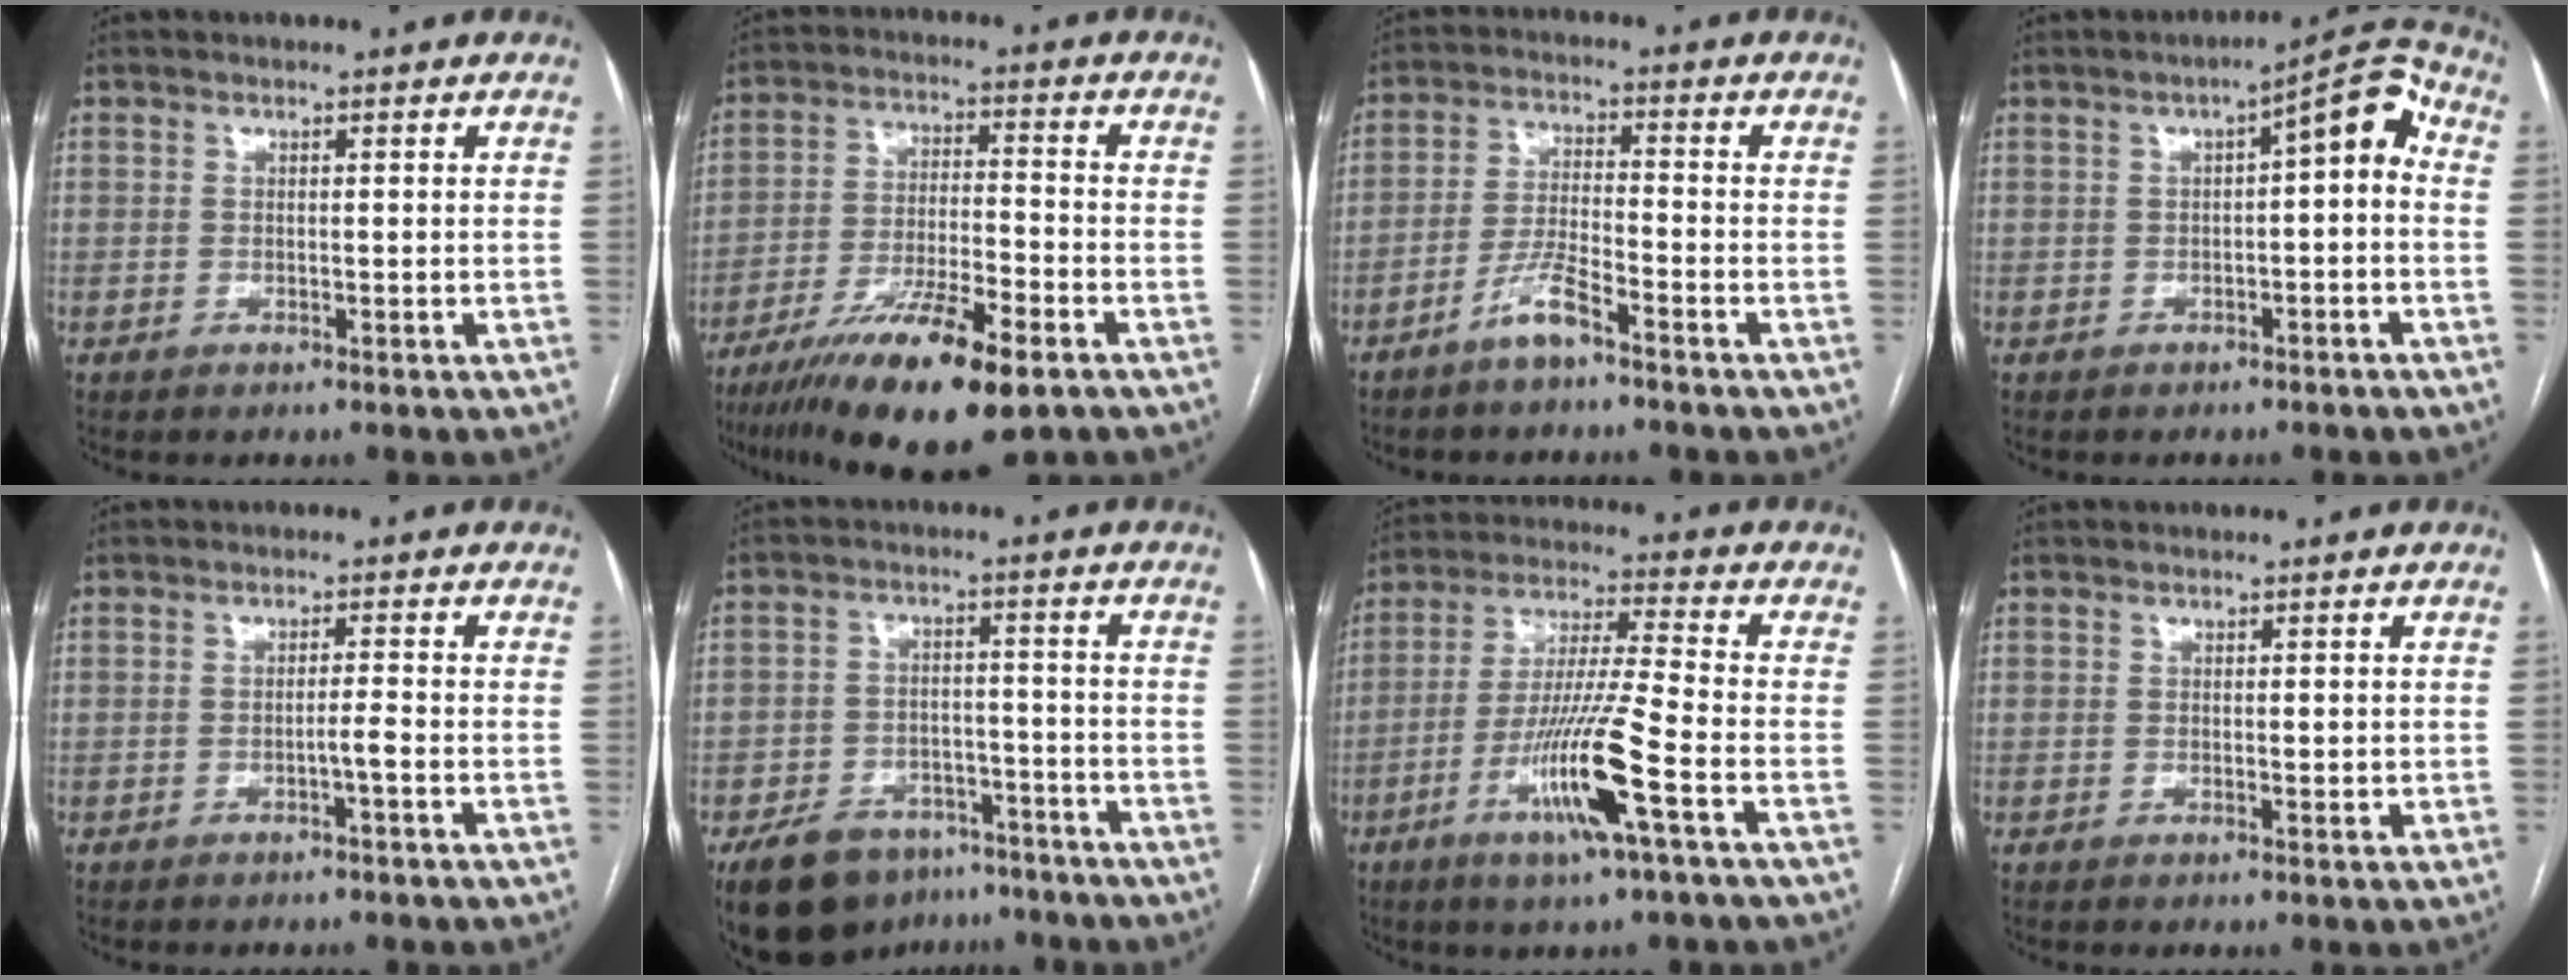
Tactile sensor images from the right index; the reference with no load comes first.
{"total": 15.3, "force": [-9.6, 2.3, 11.7], "torque": [-0.211, -0.032, -0.165]}
{"total": 5.3, "force": [-3.8, 0.5, 3.6], "torque": [-0.079, -0.001, -0.076]}
{"total": 7.5, "force": [0.2, 2.0, 7.2], "torque": [-0.098, 0.037, -0.001]}
{"total": 1.5, "force": [-0.8, -0.3, 1.3], "torque": [-0.022, 0.001, -0.014]}
{"total": 12.5, "force": [-9.1, 7.0, 4.9], "torque": [-0.078, 0.013, -0.140]}
{"total": 12.9, "force": [-5.3, -0.6, 11.8], "torque": [-0.233, -0.015, -0.103]}
{"total": 1.4, "force": [0.2, 0.6, 1.3], "torque": [-0.019, -0.003, 0.006]}